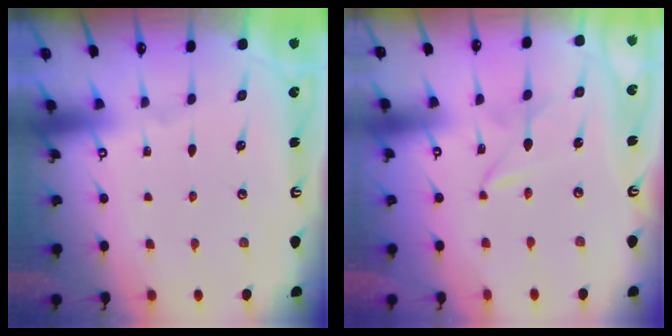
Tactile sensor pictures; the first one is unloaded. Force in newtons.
{"total": 1.7, "press": 1.7, "slide": 0.0}